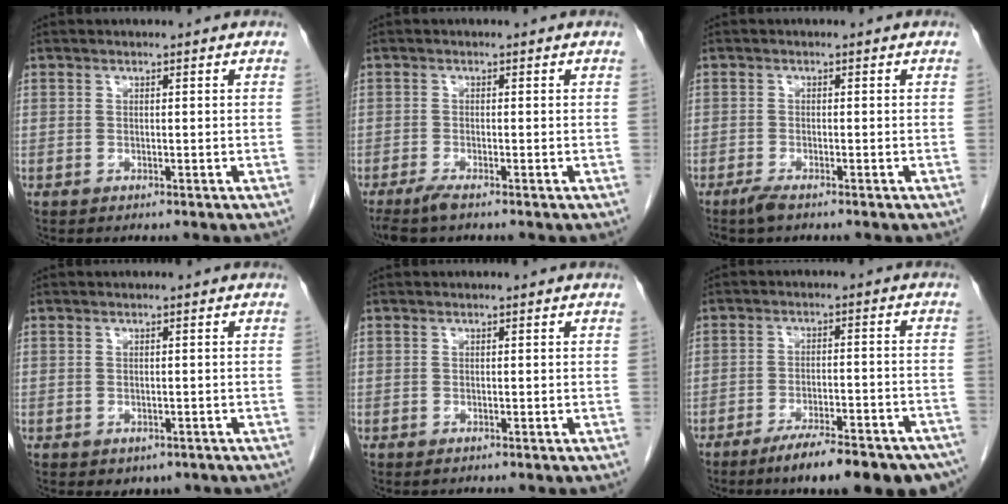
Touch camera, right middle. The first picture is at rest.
{"total": 2.3, "force": [-1.8, 0.0, 1.4], "torque": [-0.034, -0.007, -0.037]}
{"total": 1.7, "force": [-1.4, 0.2, 1.0], "torque": [-0.030, -0.005, -0.027]}
{"total": 2.1, "force": [-1.1, 1.5, 1.0], "torque": [-0.008, 0.000, -0.003]}
{"total": 0.0}
{"total": 16.2, "force": [-12.8, 3.2, 9.4], "torque": [-0.077, 0.015, -0.175]}